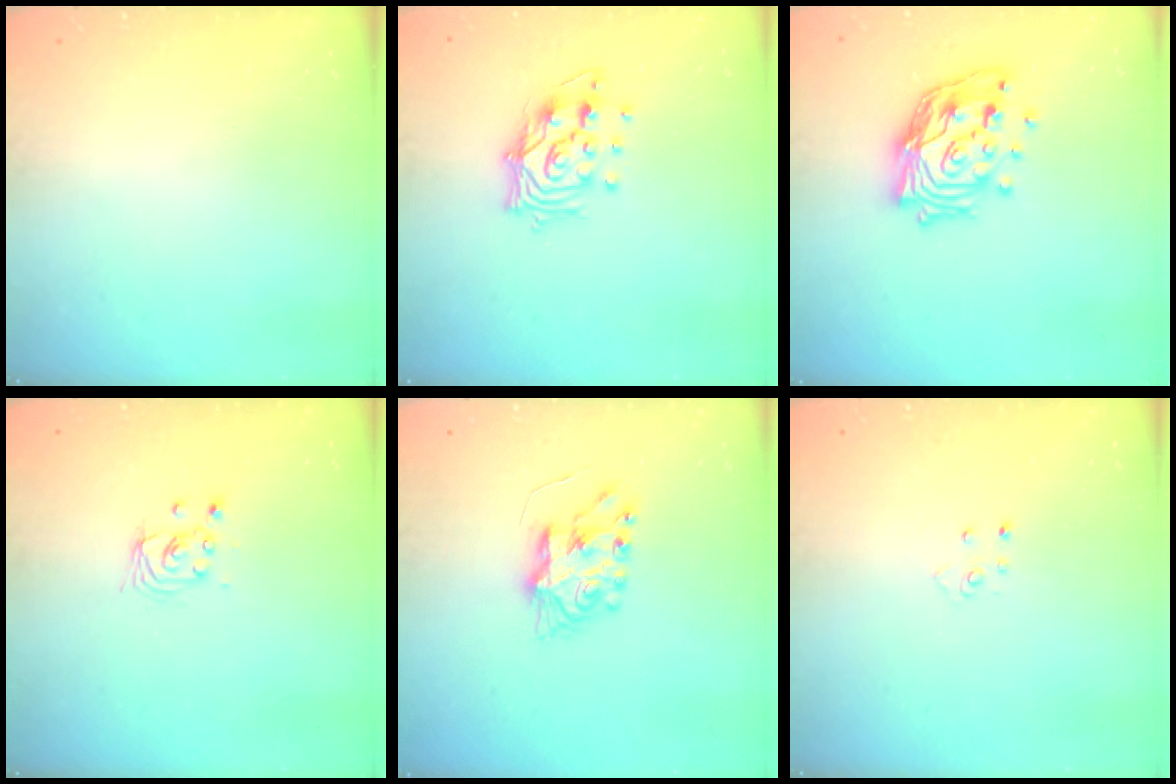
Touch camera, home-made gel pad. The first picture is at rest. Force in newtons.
{"total": 12.4, "press": 12.4, "slide": 1.0}
{"total": 18.0, "press": 17.9, "slide": 2.4}
{"total": 2.9, "press": 2.9, "slide": 0.2}
{"total": 7.4, "press": 7.4, "slide": 0.2}
{"total": 2.6, "press": 2.6, "slide": 0.3}